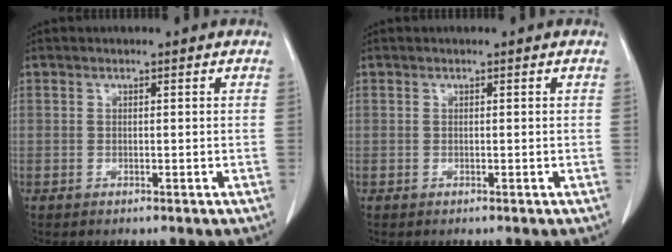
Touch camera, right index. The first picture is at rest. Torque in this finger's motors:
{"motor_torque": [0.00, 0.00, 0.00, 0.00]}